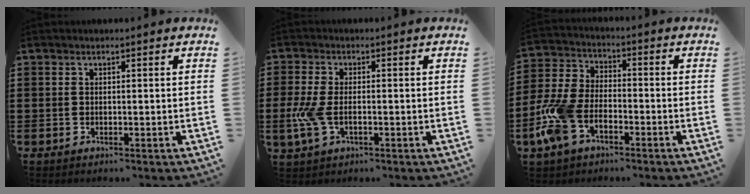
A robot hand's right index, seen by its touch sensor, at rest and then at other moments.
{"total": 5.4, "force": [-1.2, 2.7, 4.4], "torque": [-0.119, -0.010, -0.031]}
{"total": 8.2, "force": [-4.3, 4.3, 5.4], "torque": [-0.147, -0.002, -0.089]}